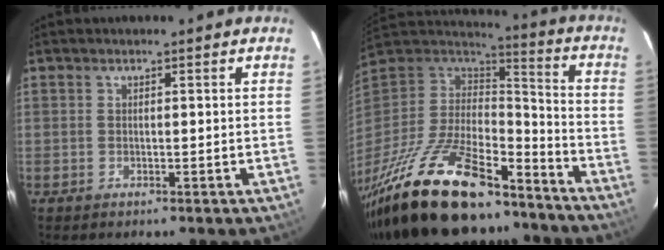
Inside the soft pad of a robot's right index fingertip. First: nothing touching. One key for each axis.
{"total": 33.3, "fx": -23.2, "fy": 12.3, "fz": 20.4, "tx": -0.406, "ty": -0.038, "tz": -0.365}